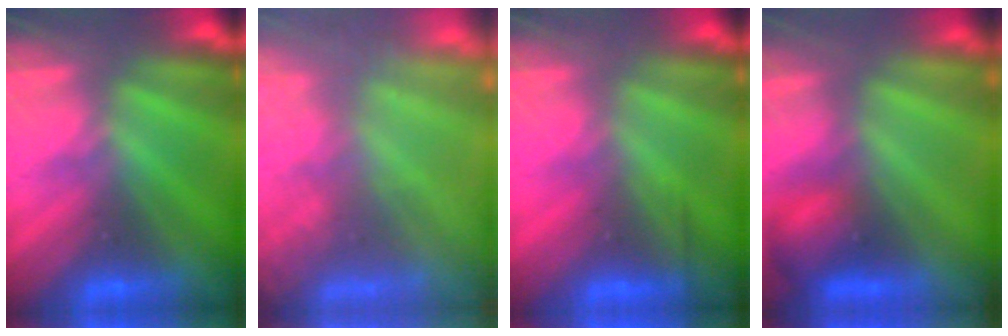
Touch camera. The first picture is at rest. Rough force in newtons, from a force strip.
{"total": 7.6}
{"total": 2.5}
{"total": 8.5}